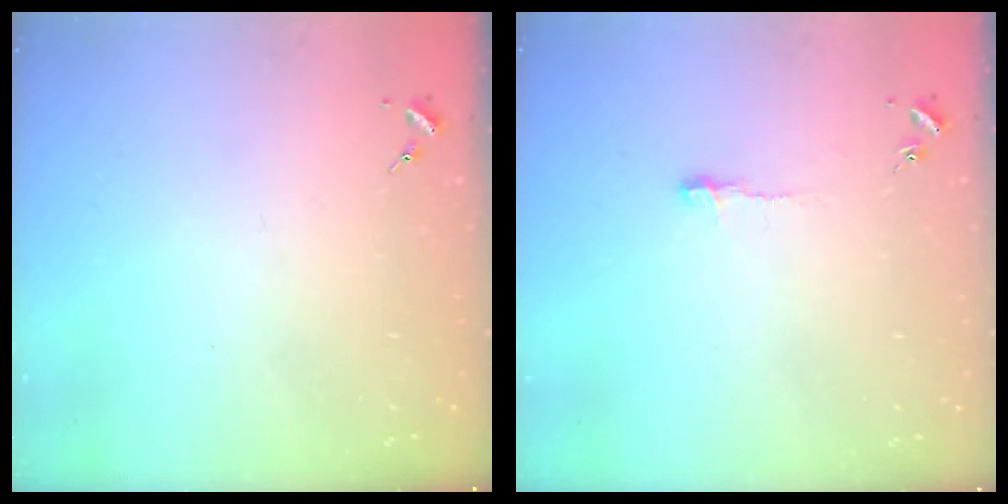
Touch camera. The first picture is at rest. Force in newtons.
{"total": 4.0, "press": 4.0, "slide": 0.4}